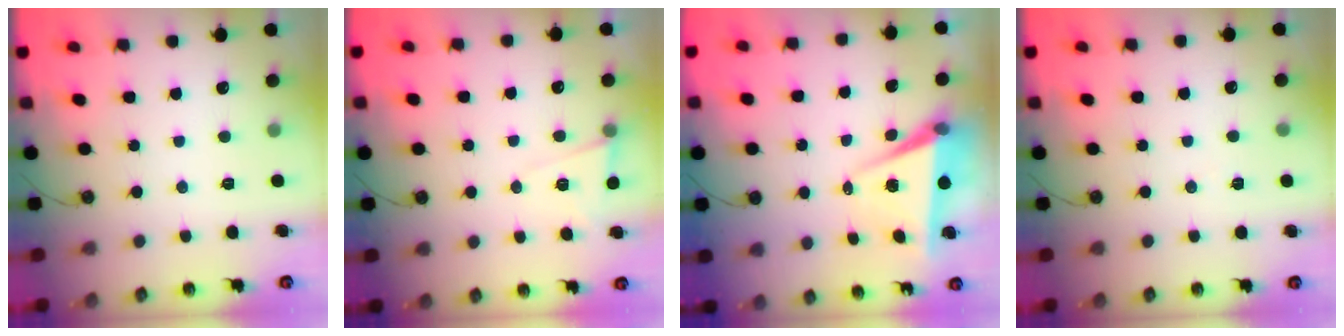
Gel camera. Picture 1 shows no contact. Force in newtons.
{"total": 4.6, "press": 4.5, "slide": 1.0}
{"total": 5.9, "press": 4.2, "slide": 4.2}
{"total": 5.2, "press": 2.7, "slide": 4.5}